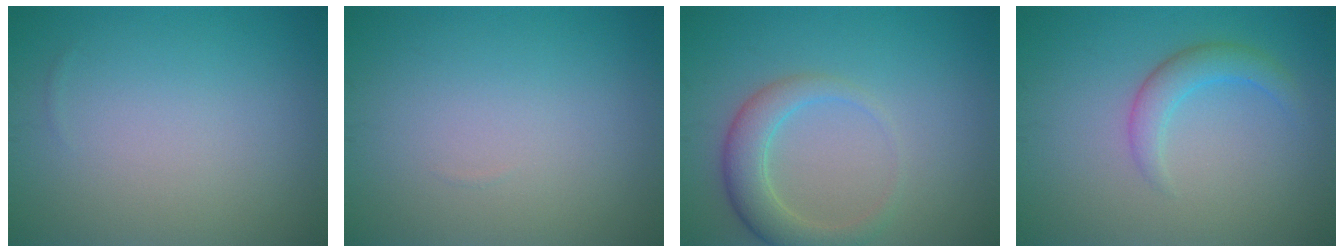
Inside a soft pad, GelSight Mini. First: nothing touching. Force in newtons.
{"total": 0.0}
{"total": 3.7, "press": 3.7, "slide": 0.4}
{"total": 2.5, "press": 2.5, "slide": 0.0}